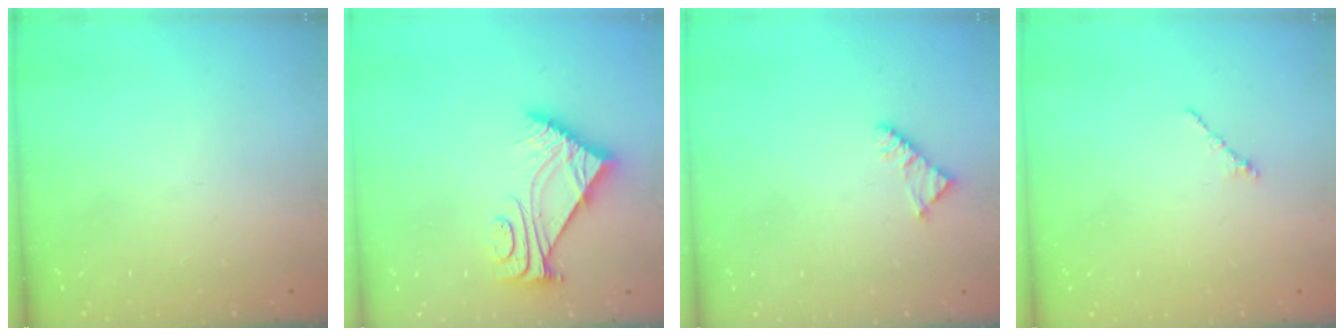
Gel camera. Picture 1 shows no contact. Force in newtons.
{"total": 7.8, "press": 7.7, "slide": 1.0}
{"total": 2.3, "press": 2.3, "slide": 0.4}
{"total": 1.2, "press": 1.1, "slide": 0.5}